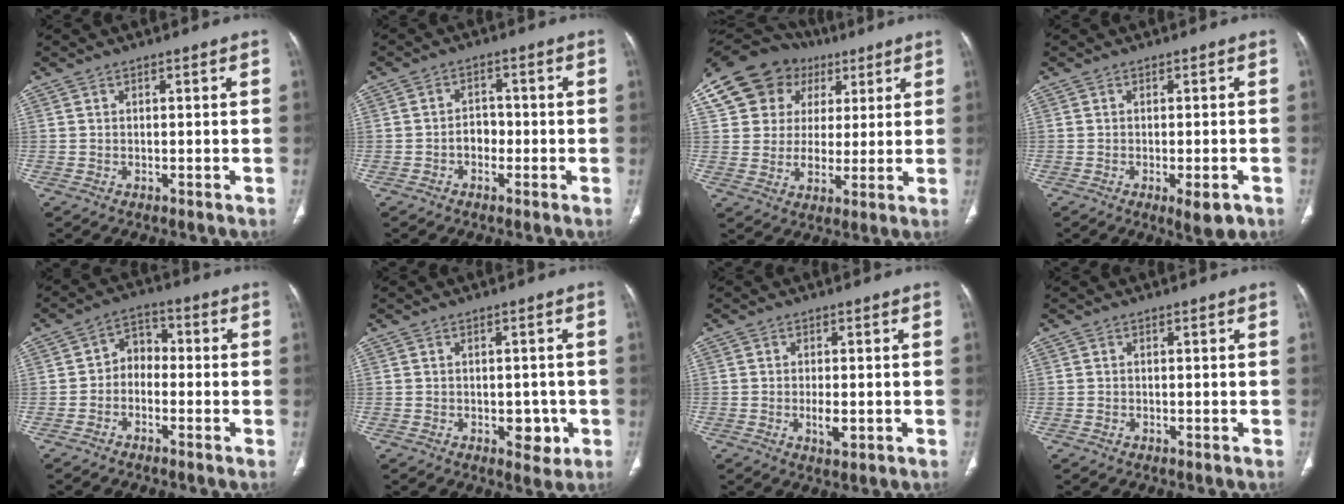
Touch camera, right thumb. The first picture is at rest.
{"total": 3.1, "force": [-1.1, 2.4, 1.6], "torque": [-0.010, 0.014, -0.024]}
{"total": 17.3, "force": [6.6, 14.6, 6.3], "torque": [-0.084, 0.030, 0.120]}
{"total": 4.6, "force": [-2.0, 1.4, 3.9], "torque": [-0.050, -0.005, -0.021]}
{"total": 5.1, "force": [-1.4, 4.0, 2.9], "torque": [-0.024, 0.030, -0.039]}
{"total": 4.3, "force": [-1.3, 2.7, 3.1], "torque": [-0.016, 0.002, -0.010]}
{"total": 3.2, "force": [-0.7, 1.4, 2.8], "torque": [-0.049, -0.004, -0.010]}
{"total": 0.0}